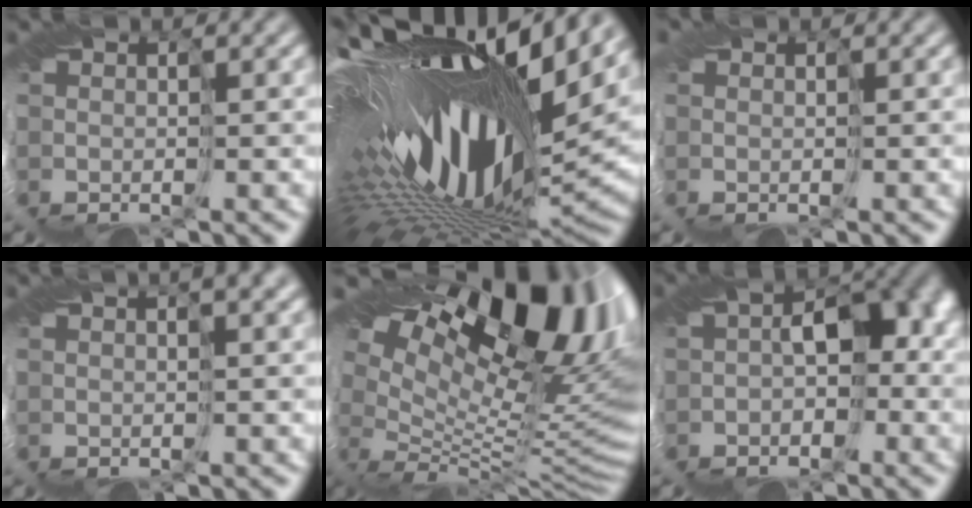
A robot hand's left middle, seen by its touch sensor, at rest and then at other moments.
{"total": 20.1, "force": [2.8, 8.3, 18.1], "torque": [-0.320, -0.036, 0.049]}
{"total": 0.5, "force": [0.4, 0.2, -0.2], "torque": [0.008, 0.002, 0.006]}
{"total": 4.4, "force": [2.5, 1.3, 3.3], "torque": [-0.036, 0.021, 0.015]}
{"total": 17.7, "force": [9.3, 7.5, 13.0], "torque": [-0.214, 0.031, 0.158]}
{"total": 7.2, "force": [-0.4, 4.7, 5.5], "torque": [-0.057, 0.012, -0.016]}